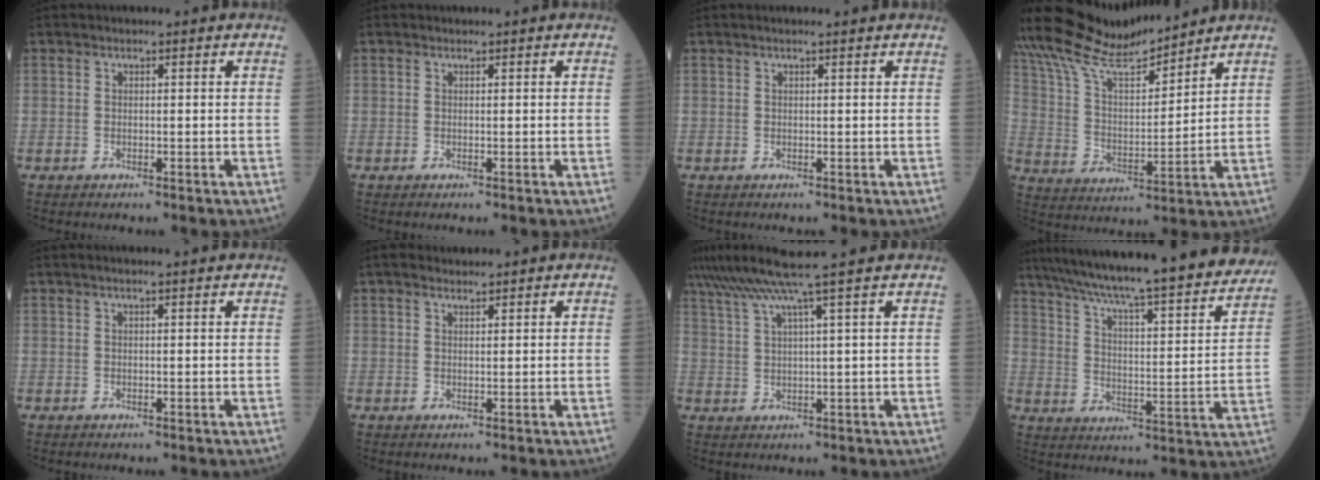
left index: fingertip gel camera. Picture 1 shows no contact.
{"total": 0.0}
{"total": 1.5, "force": [1.3, -0.2, 0.7], "torque": [-0.012, 0.010, 0.020]}
{"total": 12.6, "force": [11.9, 1.0, 4.1], "torque": [-0.092, 0.012, 0.229]}
{"total": 2.0, "force": [1.7, -0.2, 1.1], "torque": [-0.015, 0.013, 0.024]}
{"total": 1.5, "force": [1.4, 0.4, 0.4], "torque": [-0.015, 0.012, 0.026]}
{"total": 9.1, "force": [7.0, -2.4, 5.3], "torque": [-0.092, 0.018, 0.112]}
{"total": 31.1, "force": [27.1, 2.8, 14.9], "torque": [-0.239, -0.043, 0.359]}